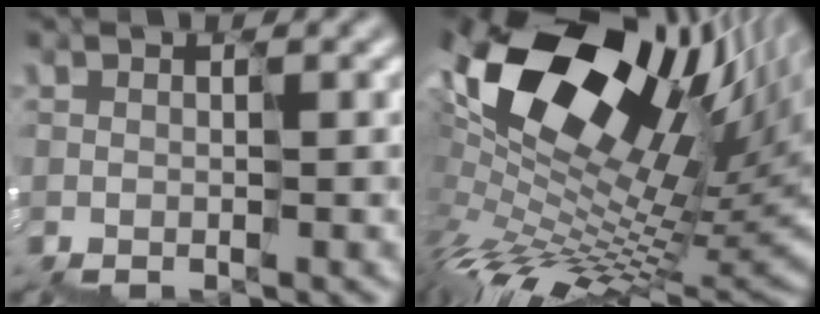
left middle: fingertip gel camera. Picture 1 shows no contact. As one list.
[{"total": 13.8, "force": [4.9, 8.0, 10.1], "torque": [-0.171, 0.006, 0.113]}]